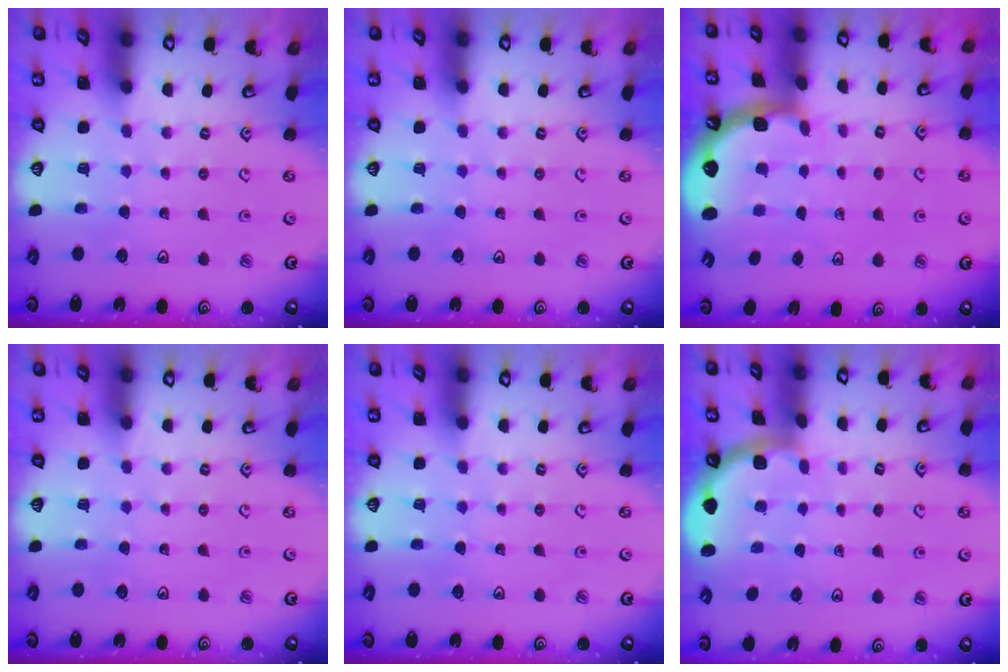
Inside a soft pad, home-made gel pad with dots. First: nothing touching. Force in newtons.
{"total": 0.0}
{"total": 1.4, "press": 1.4, "slide": 0.1}
{"total": 0.0}
{"total": 0.0}
{"total": 1.9, "press": 1.9, "slide": 0.0}